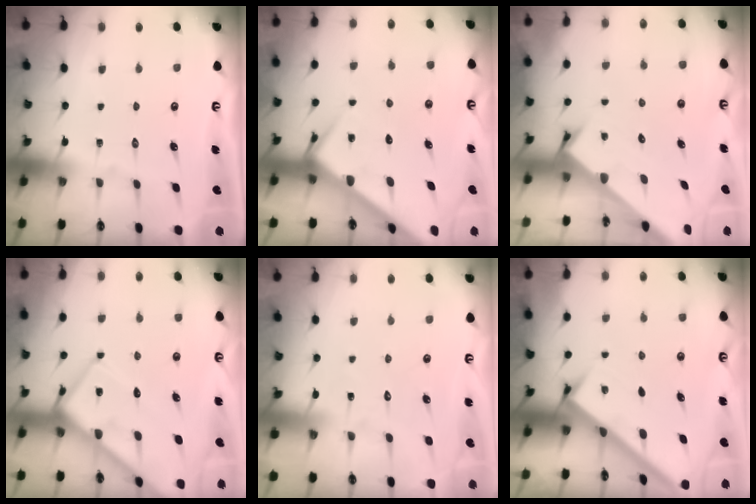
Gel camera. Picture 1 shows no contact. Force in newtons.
{"total": 6.4, "press": 6.3, "slide": 0.5}
{"total": 2.4, "press": 2.4, "slide": 0.2}
{"total": 11.1, "press": 11.1, "slide": 1.0}
{"total": 6.0, "press": 6.0, "slide": 0.5}
{"total": 2.6, "press": 2.6, "slide": 0.3}